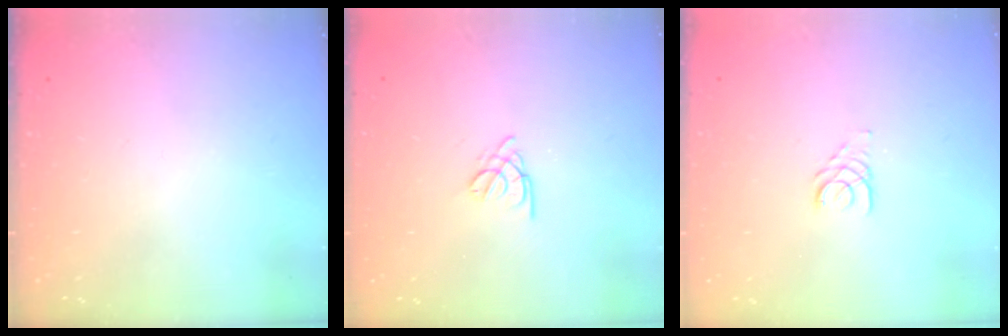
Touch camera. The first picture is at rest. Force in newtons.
{"total": 1.8, "press": 1.7, "slide": 0.5}
{"total": 2.5, "press": 2.5, "slide": 0.3}